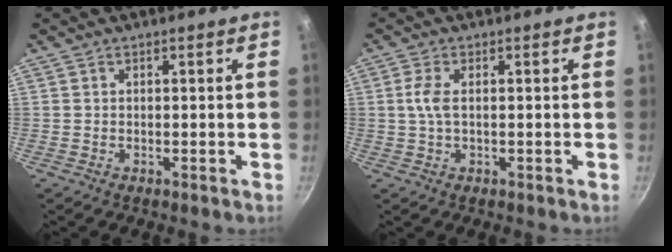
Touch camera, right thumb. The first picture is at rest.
{"total": 3.3, "force": [0.3, 1.3, 3.0], "torque": [-0.075, 0.005, 0.003]}